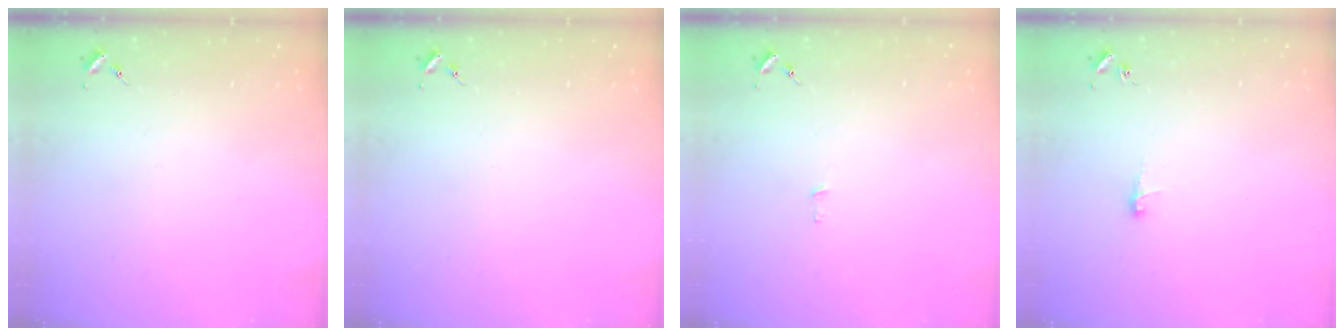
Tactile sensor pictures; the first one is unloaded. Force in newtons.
{"total": 0.0}
{"total": 2.1, "press": 2.1, "slide": 0.2}
{"total": 4.9, "press": 4.9, "slide": 0.5}